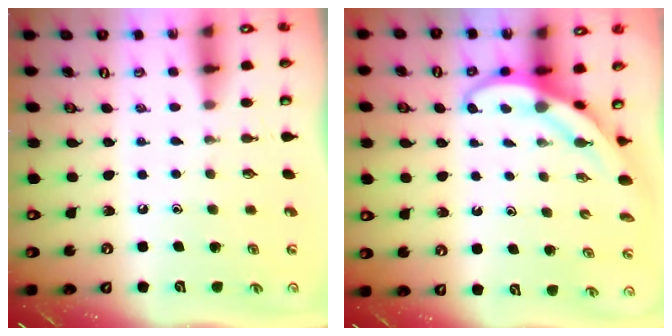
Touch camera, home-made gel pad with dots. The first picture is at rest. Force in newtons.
{"total": 4.0, "press": 4.0, "slide": 0.3}